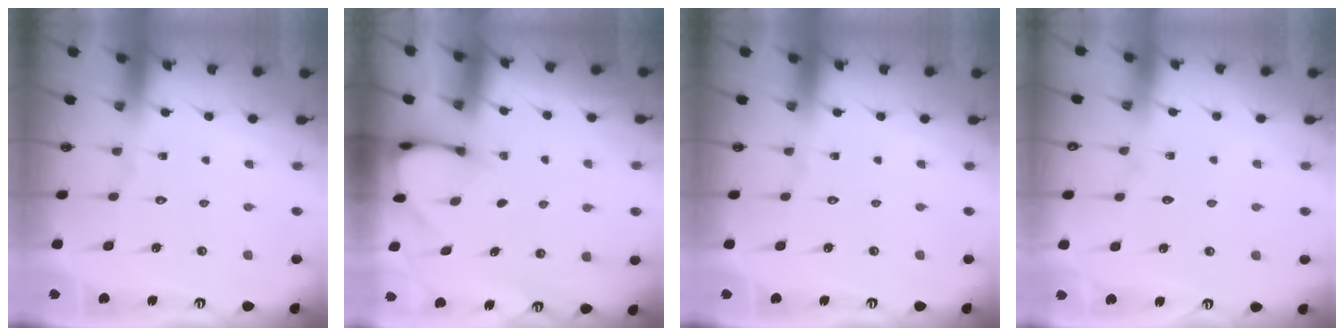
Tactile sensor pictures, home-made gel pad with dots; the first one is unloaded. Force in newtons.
{"total": 3.0, "press": 3.0, "slide": 0.2}
{"total": 0.0}
{"total": 2.9, "press": 2.9, "slide": 0.4}